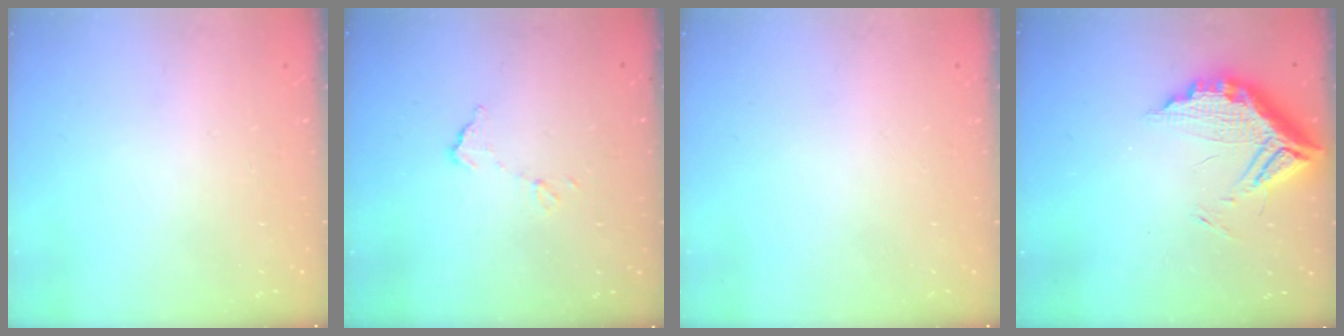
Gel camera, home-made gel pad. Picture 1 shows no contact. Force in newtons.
{"total": 6.3, "press": 6.3, "slide": 0.4}
{"total": 0.0}
{"total": 13.4, "press": 13.4, "slide": 1.3}